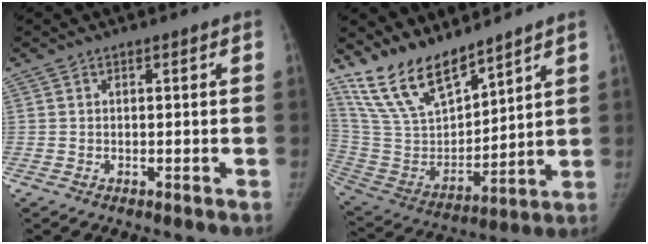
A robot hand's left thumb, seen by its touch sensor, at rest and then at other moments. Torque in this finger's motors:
{"motor_torque": [0.36, 0.36, 1.19, -1.58, 0.07]}